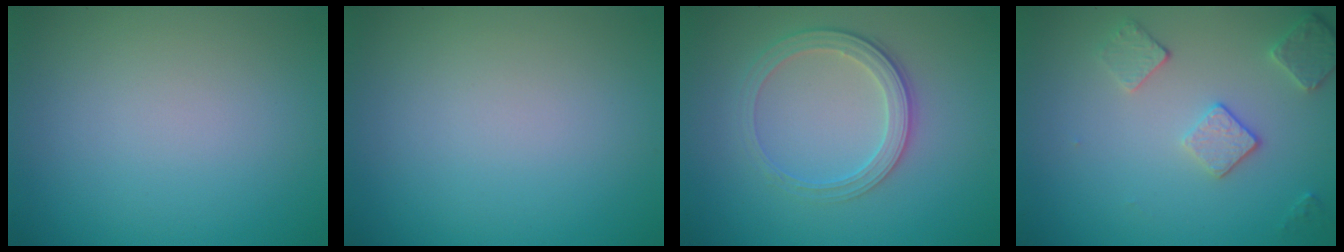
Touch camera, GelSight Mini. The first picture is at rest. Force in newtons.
{"total": 0.0}
{"total": 2.8, "press": 2.6, "slide": 1.1}
{"total": 2.6, "press": 2.5, "slide": 0.8}